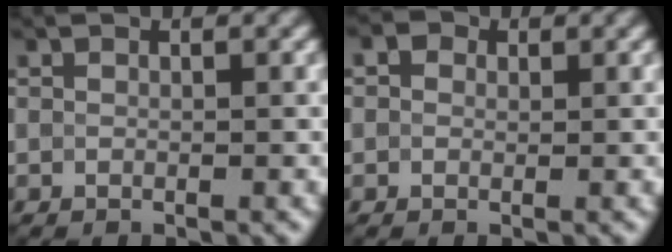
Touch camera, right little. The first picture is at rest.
{"total": 1.7, "force": [0.7, 1.3, 0.8], "torque": [-0.009, 0.004, -0.005]}